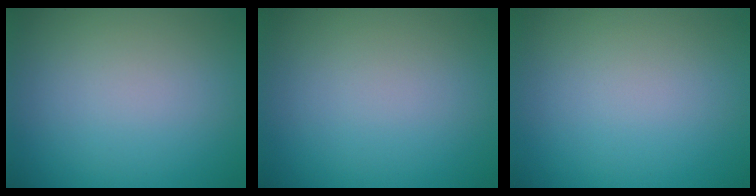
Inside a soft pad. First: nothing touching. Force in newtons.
{"total": 0.0}
{"total": 0.0}